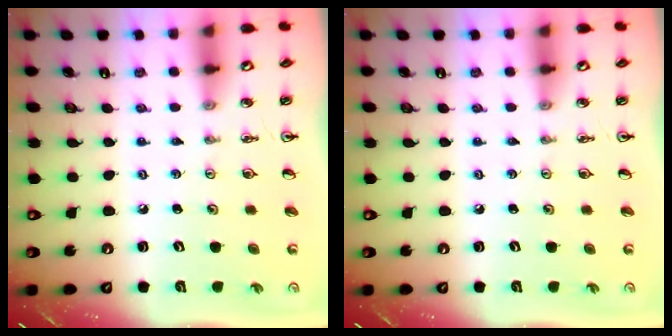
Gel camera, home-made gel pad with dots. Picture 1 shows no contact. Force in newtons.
{"total": 0.0}